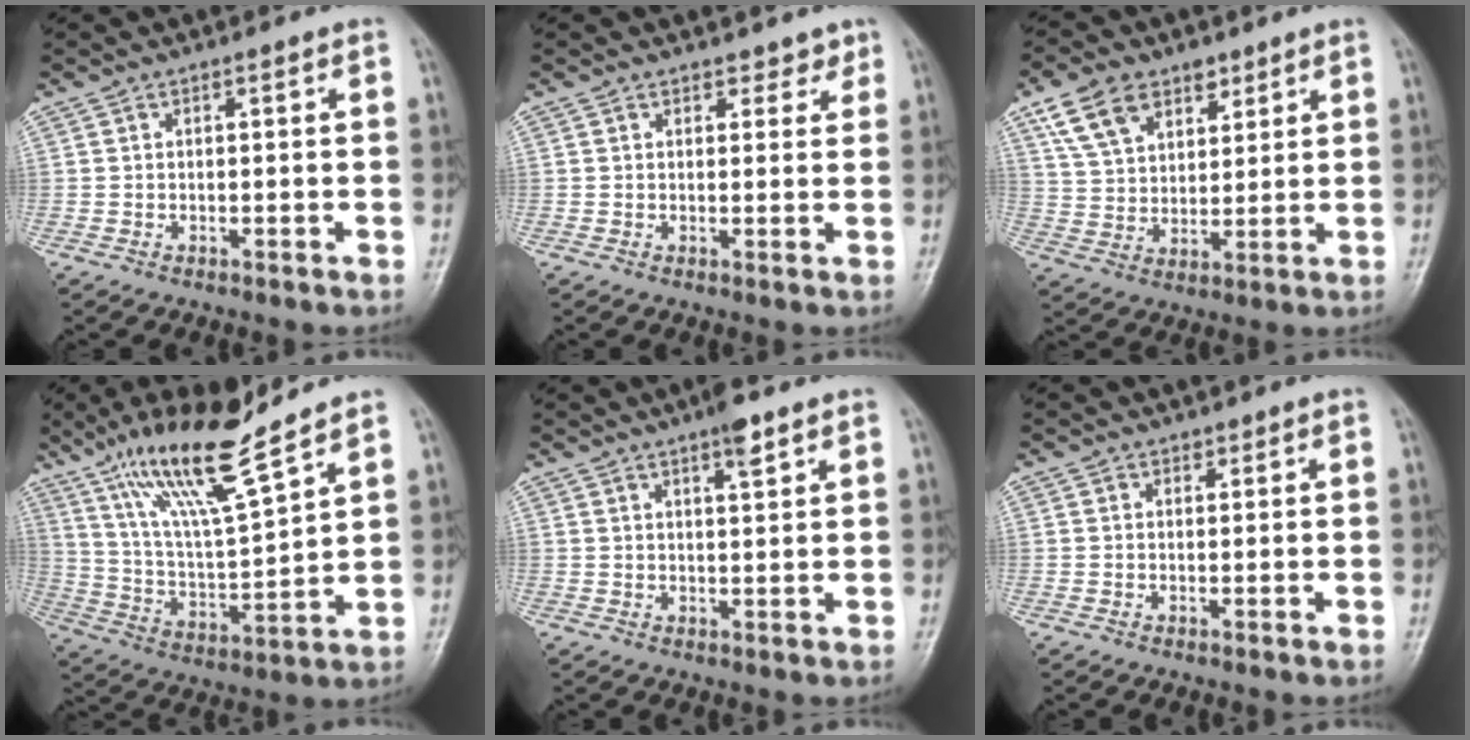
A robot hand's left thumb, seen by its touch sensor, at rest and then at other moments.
{"total": 2.3, "force": [1.8, 1.4, 0.4], "torque": [0.018, -0.009, 0.018]}
{"total": 11.1, "force": [6.3, 7.0, 5.8], "torque": [-0.081, -0.019, 0.120]}
{"total": 16.6, "force": [11.7, 2.3, 11.6], "torque": [-0.202, -0.058, 0.224]}
{"total": 4.0, "force": [2.5, 0.9, 2.9], "torque": [-0.043, -0.010, 0.039]}
{"total": 0.6, "force": [0.5, 0.4, 0.0], "torque": [0.005, -0.003, 0.005]}